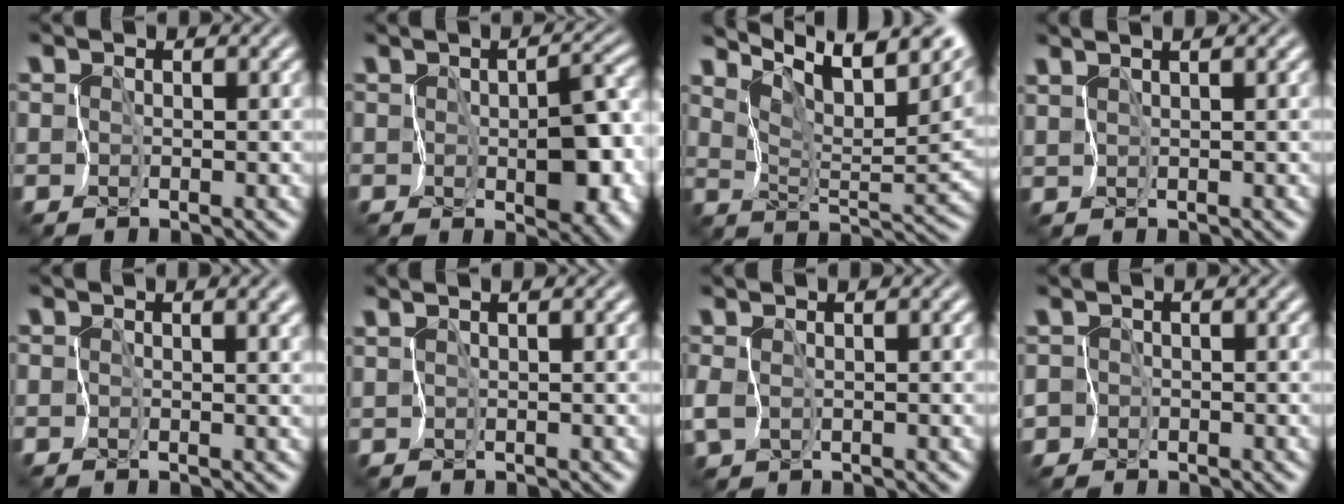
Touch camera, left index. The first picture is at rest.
{"total": 7.4, "force": [-1.3, 4.1, 6.0], "torque": [-0.063, 0.006, -0.016]}
{"total": 9.8, "force": [7.3, 2.9, 5.8], "torque": [-0.107, 0.004, 0.126]}
{"total": 3.0, "force": [2.4, 0.3, 1.8], "torque": [-0.035, 0.014, 0.033]}
{"total": 4.7, "force": [2.2, 2.1, 3.5], "torque": [-0.036, 0.011, 0.027]}
{"total": 2.3, "force": [1.9, 0.0, 1.2], "torque": [-0.030, 0.009, 0.031]}
{"total": 1.7, "force": [0.6, 0.6, 1.5], "torque": [-0.042, 0.001, 0.011]}
{"total": 1.1, "force": [-0.5, 1.0, 0.2], "torque": [0.002, -0.007, -0.013]}